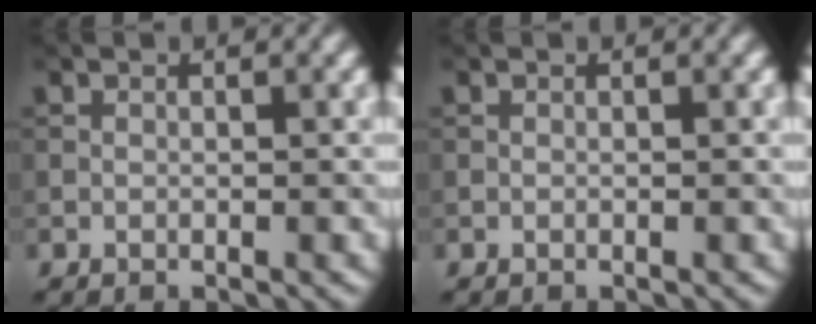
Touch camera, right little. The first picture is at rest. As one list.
[{"total": 0.0}]